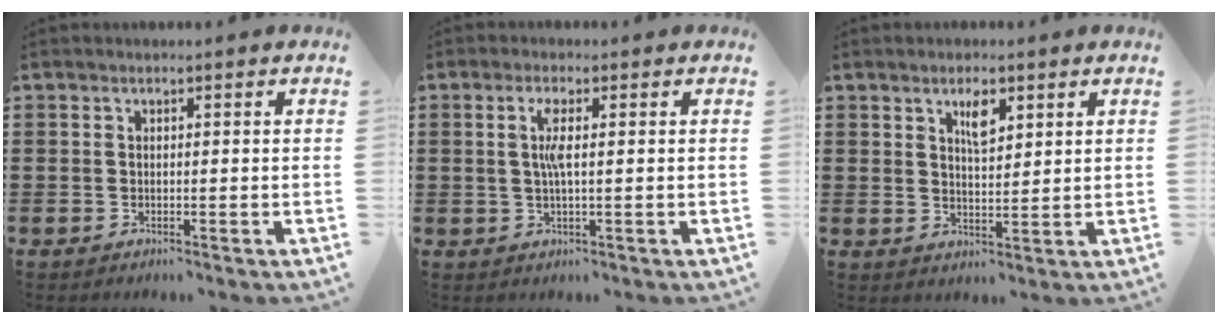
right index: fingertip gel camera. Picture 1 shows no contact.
{"total": 3.2, "force": [0.4, 0.4, 3.1], "torque": [-0.069, -0.005, 0.002]}
{"total": 3.7, "force": [2.1, 1.3, 2.7], "torque": [-0.044, 0.000, 0.033]}